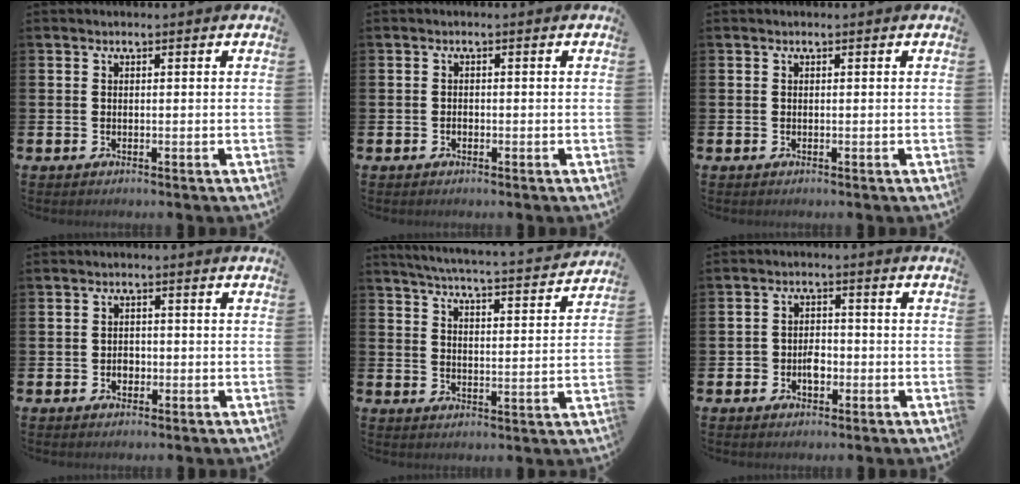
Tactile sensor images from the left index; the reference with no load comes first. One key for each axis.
{"total": 0.8, "fx": -0.4, "fy": 0.5, "fz": 0.3, "tx": -0.012, "ty": 0.004, "tz": -0.008}
{"total": 0.0}
{"total": 1.7, "fx": -0.4, "fy": 1.4, "fz": 0.9, "tx": -0.007, "ty": 0.001, "tz": -0.013}
{"total": 5.2, "fx": 5.0, "fy": -0.1, "fz": 1.4, "tx": -0.045, "ty": -0.042, "tz": 0.083}
{"total": 2.8, "fx": -1.0, "fy": 2.2, "fz": 1.5, "tx": -0.020, "ty": 0.002, "tz": -0.025}